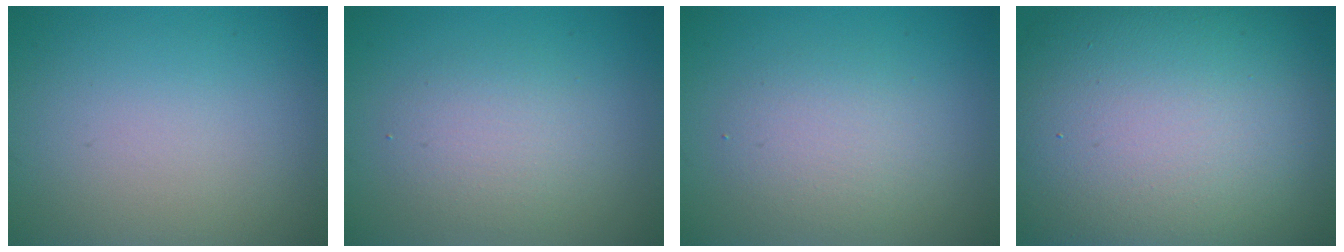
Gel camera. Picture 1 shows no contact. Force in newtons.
{"total": 2.7, "press": 2.7, "slide": 0.1}
{"total": 2.8, "press": 2.8, "slide": 0.2}
{"total": 19.8, "press": 19.8, "slide": 1.2}